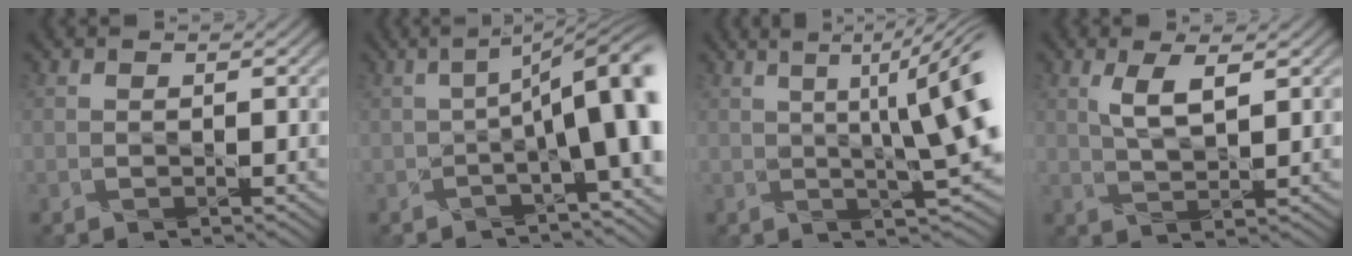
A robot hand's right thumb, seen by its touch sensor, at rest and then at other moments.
{"total": 10.8, "force": [-1.2, 2.8, 10.4], "torque": [-0.125, 0.008, -0.021]}
{"total": 10.6, "force": [1.7, 2.2, 10.3], "torque": [-0.113, 0.015, 0.031]}
{"total": 4.1, "force": [1.6, 1.4, 3.5], "torque": [-0.076, -0.006, 0.037]}